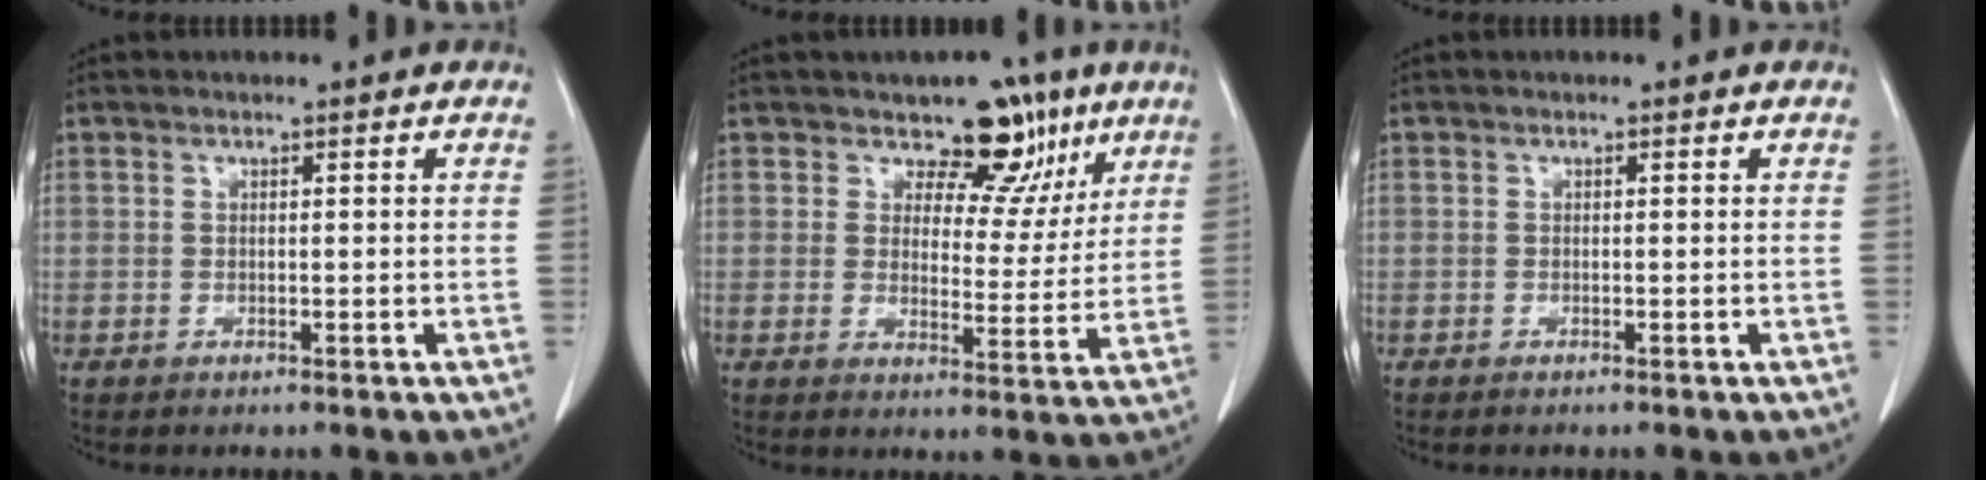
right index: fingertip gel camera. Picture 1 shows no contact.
{"total": 8.4, "force": [5.8, 5.1, 3.4], "torque": [-0.022, 0.000, 0.076]}
{"total": 0.0}